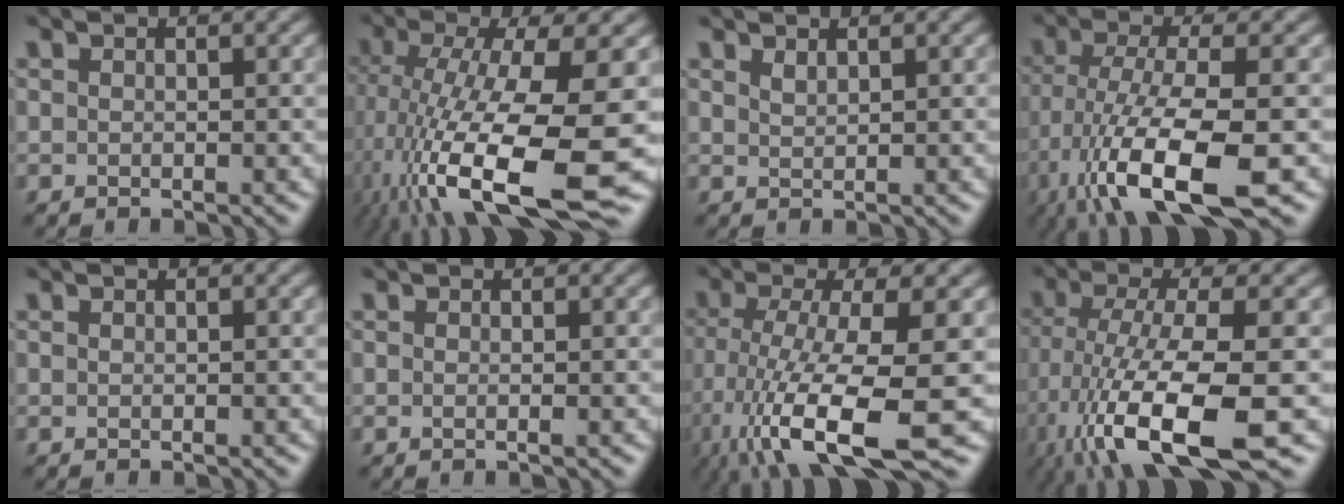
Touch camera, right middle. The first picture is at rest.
{"total": 15.0, "force": [-4.5, 4.8, 13.5], "torque": [-0.262, -0.024, -0.066]}
{"total": 0.9, "force": [0.8, 0.1, 0.3], "torque": [-0.007, 0.000, 0.017]}
{"total": 10.5, "force": [-4.6, 3.0, 8.9], "torque": [-0.174, -0.008, -0.084]}
{"total": 0.0}
{"total": 0.9, "force": [-0.1, 0.2, 0.8], "torque": [-0.013, -0.004, -0.005]}
{"total": 11.4, "force": [-4.8, 3.0, 9.9], "torque": [-0.197, -0.020, -0.085]}
{"total": 11.9, "force": [-4.8, 3.4, 10.3], "torque": [-0.208, -0.015, -0.085]}